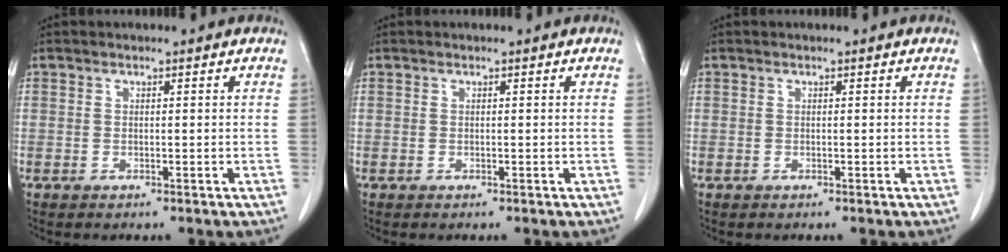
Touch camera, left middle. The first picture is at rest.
{"total": 0.0}
{"total": 0.0}